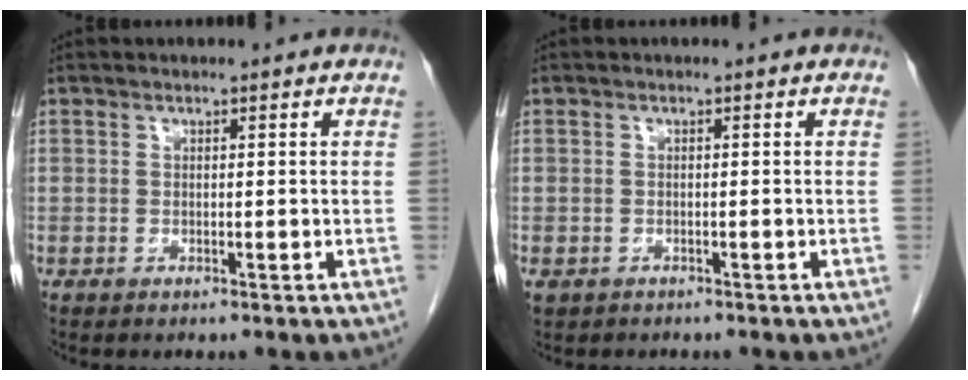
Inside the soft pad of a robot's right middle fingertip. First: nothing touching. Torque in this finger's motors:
{"motor_torque": [0.48, -0.36, 0.04, 0.03]}